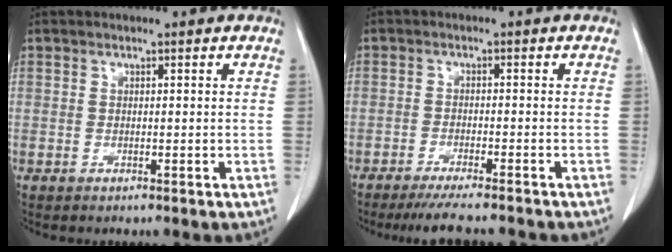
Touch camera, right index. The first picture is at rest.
{"total": 8.0, "force": [-7.2, 0.4, 3.6], "torque": [-0.047, -0.020, -0.109]}